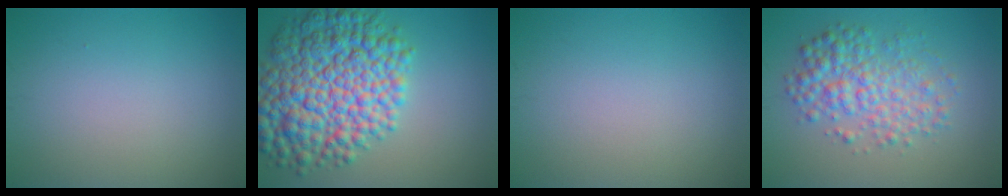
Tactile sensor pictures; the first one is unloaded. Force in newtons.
{"total": 12.1, "press": 12.1, "slide": 0.2}
{"total": 0.0}
{"total": 4.8, "press": 4.8, "slide": 0.1}